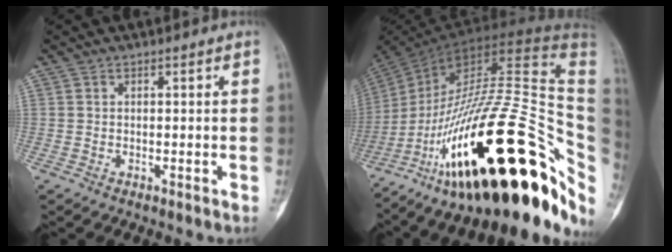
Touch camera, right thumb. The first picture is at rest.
{"total": 41.7, "force": [-13.6, 16.3, 35.8], "torque": [-0.485, 0.089, -0.211]}